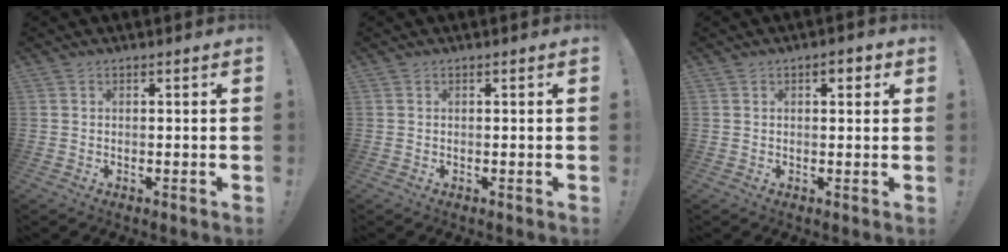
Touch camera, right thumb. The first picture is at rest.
{"total": 0.0}
{"total": 2.8, "force": [1.1, 1.4, 2.2], "torque": [-0.021, -0.002, 0.013]}